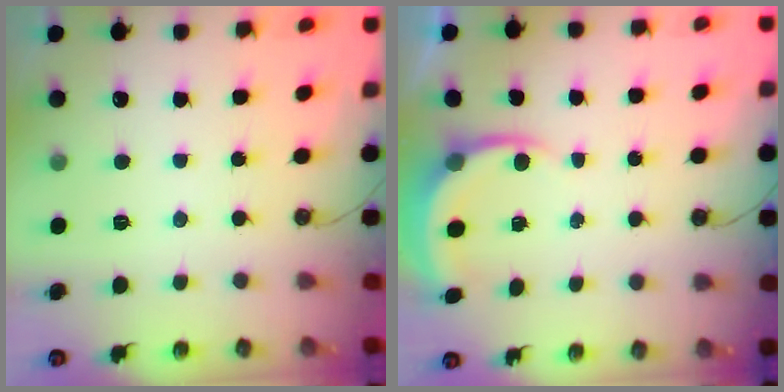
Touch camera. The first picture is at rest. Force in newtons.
{"total": 5.8, "press": 5.8, "slide": 0.3}